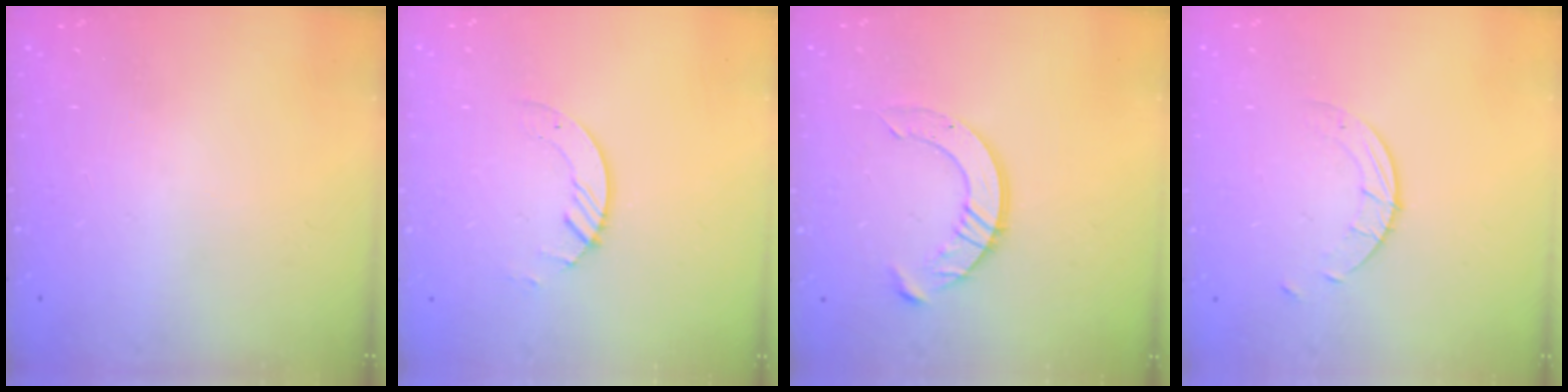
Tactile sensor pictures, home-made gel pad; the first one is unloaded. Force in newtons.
{"total": 2.8, "press": 2.8, "slide": 0.3}
{"total": 10.5, "press": 10.5, "slide": 0.9}
{"total": 2.6, "press": 2.6, "slide": 0.2}